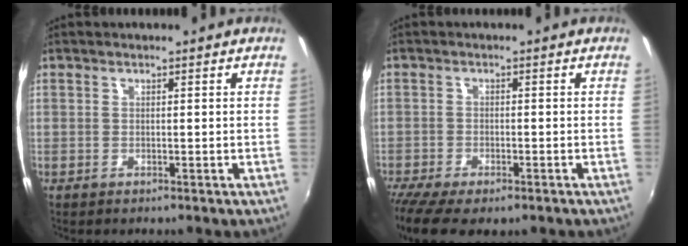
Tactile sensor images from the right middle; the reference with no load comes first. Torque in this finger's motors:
{"motor_torque": [1.16, -0.98, 0.28, 0.18]}